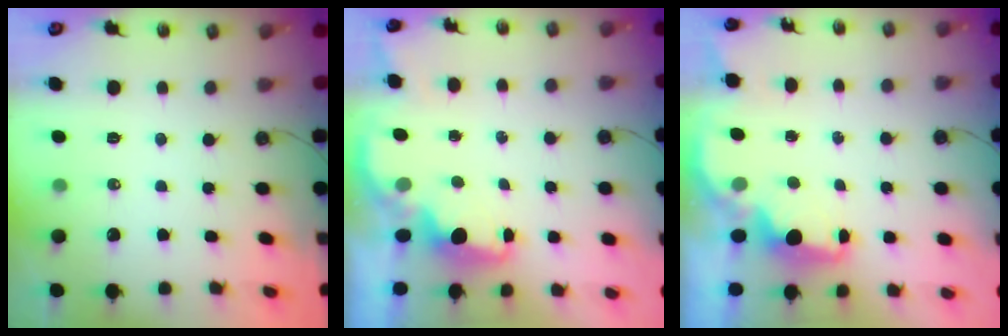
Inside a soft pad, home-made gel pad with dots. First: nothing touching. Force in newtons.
{"total": 1.8, "press": 1.7, "slide": 0.7}
{"total": 2.1, "press": 2.0, "slide": 0.6}